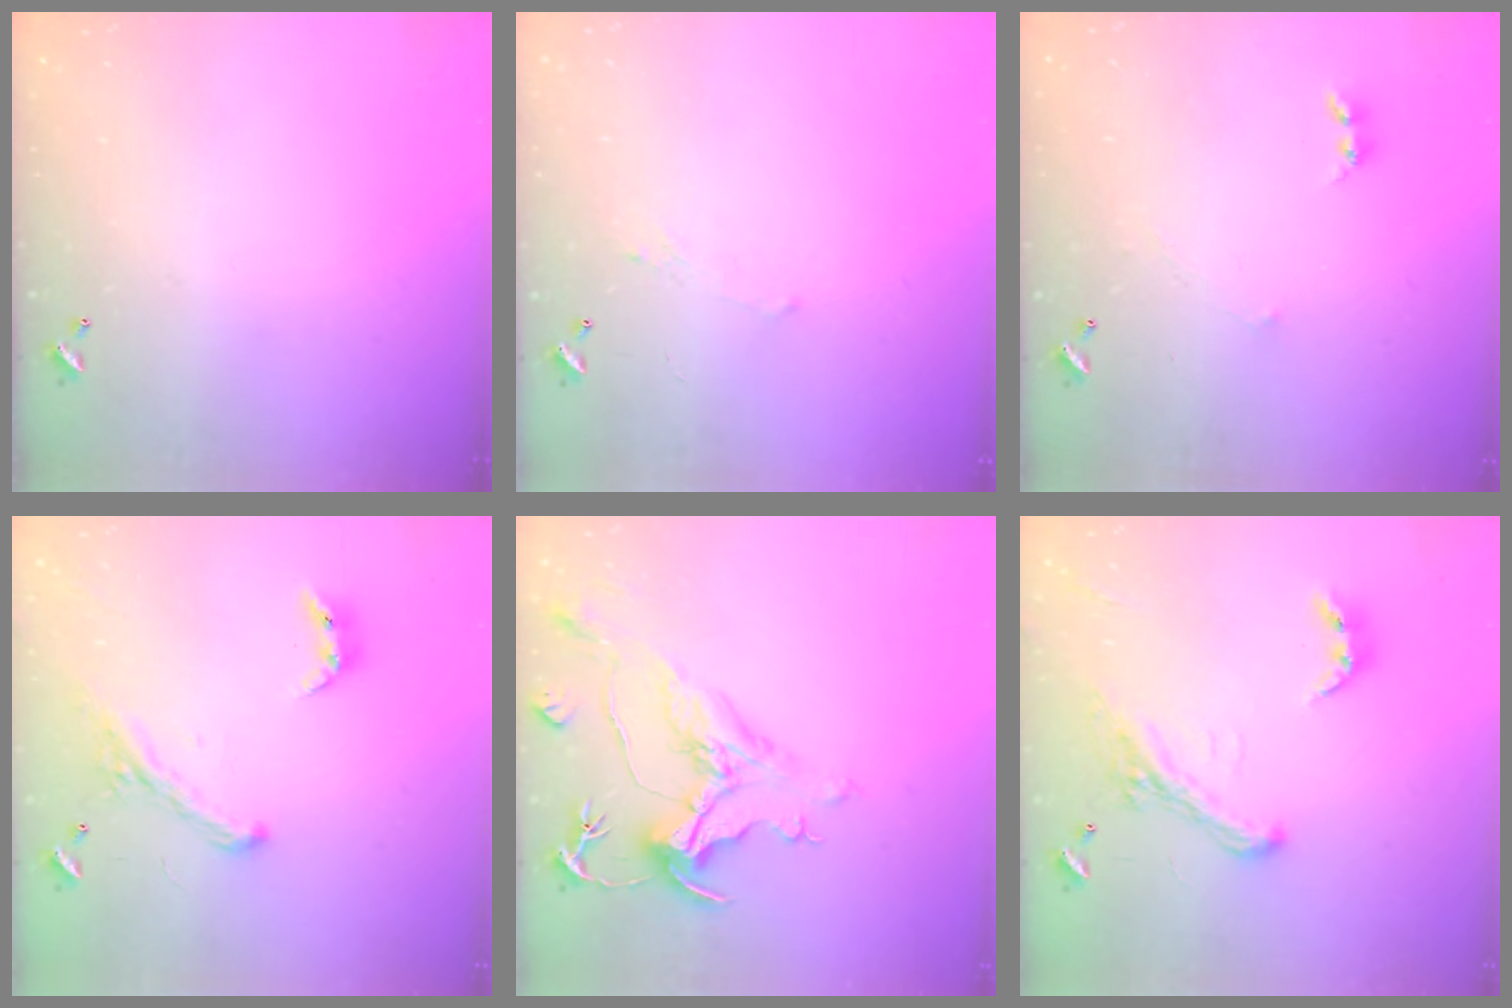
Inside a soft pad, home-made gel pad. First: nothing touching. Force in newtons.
{"total": 0.8, "press": 0.6, "slide": 0.6}
{"total": 1.7, "press": 1.6, "slide": 0.4}
{"total": 2.6, "press": 2.3, "slide": 1.3}
{"total": 1.6, "press": 0.0, "slide": 1.6}
{"total": 5.1, "press": 4.9, "slide": 1.4}